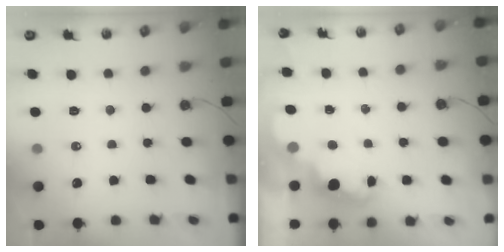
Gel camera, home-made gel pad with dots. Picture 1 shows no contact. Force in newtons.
{"total": 2.3, "press": 2.3, "slide": 0.5}